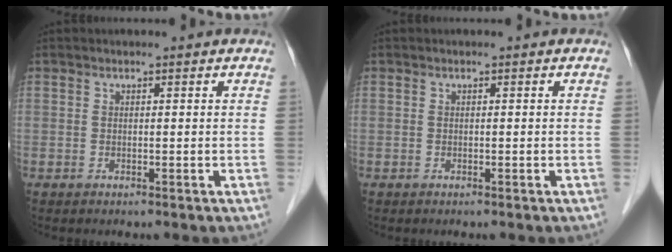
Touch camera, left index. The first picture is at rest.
{"total": 0.0}